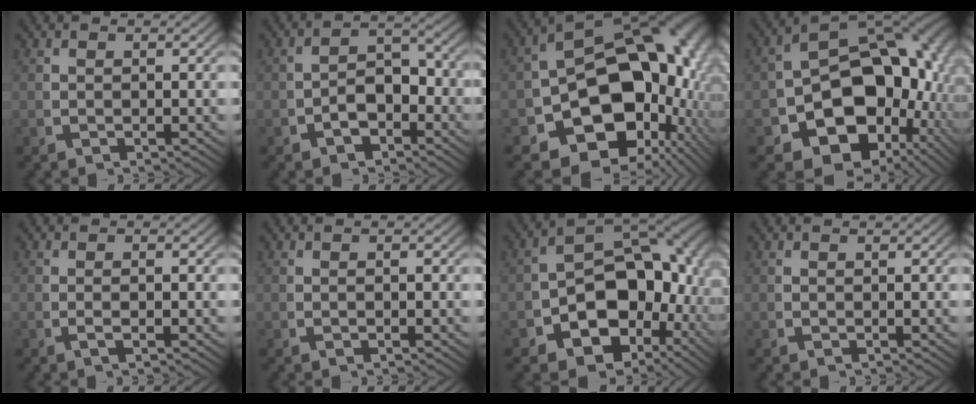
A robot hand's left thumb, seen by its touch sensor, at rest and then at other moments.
{"total": 4.5, "force": [-1.7, 2.9, 2.9], "torque": [-0.050, -0.016, -0.017]}
{"total": 20.7, "force": [-1.9, 13.4, 15.7], "torque": [-0.239, -0.047, -0.022]}
{"total": 21.1, "force": [-3.6, 14.4, 15.0], "torque": [-0.238, -0.063, -0.042]}
{"total": 1.3, "force": [-0.4, 0.3, 1.2], "torque": [-0.028, -0.002, -0.007]}
{"total": 0.7, "force": [-0.2, 0.4, 0.5], "torque": [-0.011, 0.002, -0.007]}
{"total": 17.8, "force": [-3.6, 12.7, 11.9], "torque": [-0.190, -0.066, -0.036]}
{"total": 0.0}